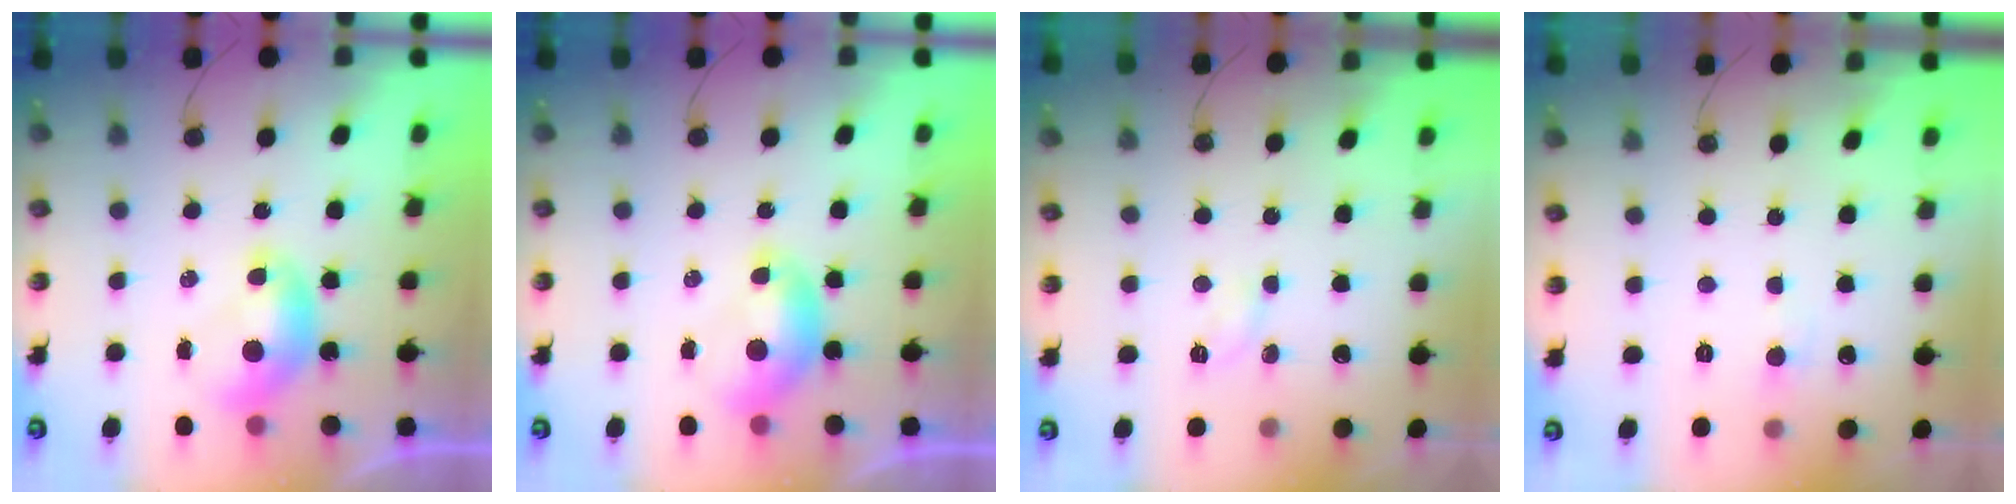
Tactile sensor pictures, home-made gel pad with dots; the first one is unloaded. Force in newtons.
{"total": 0.0}
{"total": 2.7, "press": 2.7, "slide": 0.5}
{"total": 0.6, "press": 0.5, "slide": 0.4}